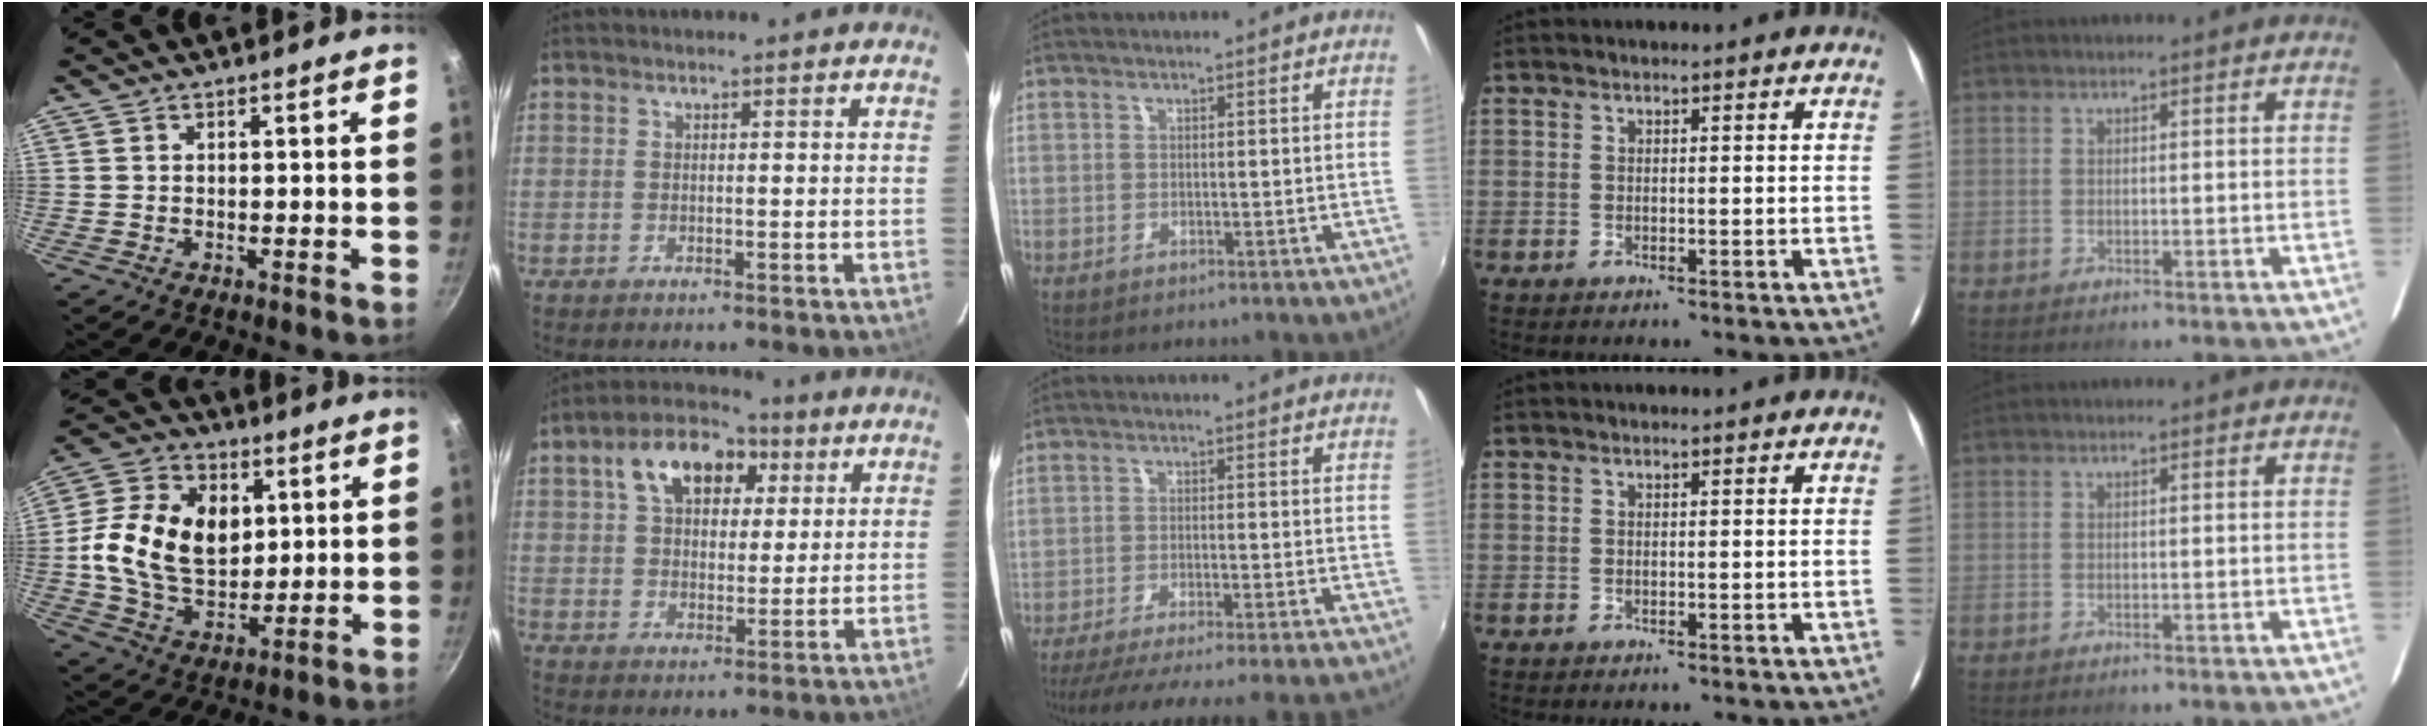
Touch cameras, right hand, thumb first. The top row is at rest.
{"thumb": {"total": 18.0, "force": [2.6, 12.6, 12.6], "torque": [-0.212, 0.001, 0.040]}, "index": {"total": 13.1, "force": [5.3, 8.3, 8.7], "torque": [-0.157, 0.040, 0.084]}, "middle": {"total": 20.6, "force": [-18.8, -0.3, 8.6], "torque": [-0.154, -0.019, -0.271]}}